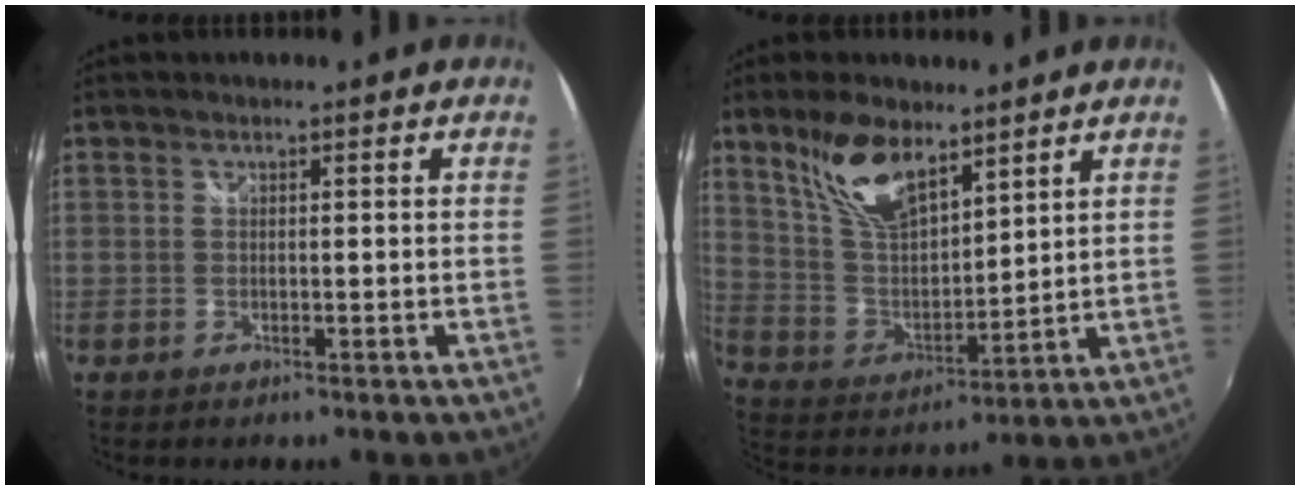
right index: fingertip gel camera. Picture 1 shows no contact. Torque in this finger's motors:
{"motor_torque": [0.66, 0.56, 0.57, 0.11]}